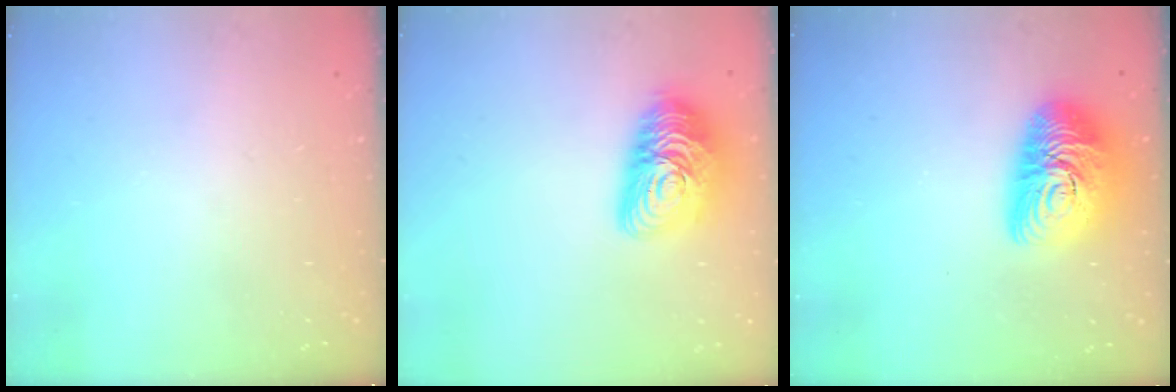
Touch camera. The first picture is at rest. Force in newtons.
{"total": 14.9, "press": 14.9, "slide": 0.7}
{"total": 14.6, "press": 14.6, "slide": 1.0}